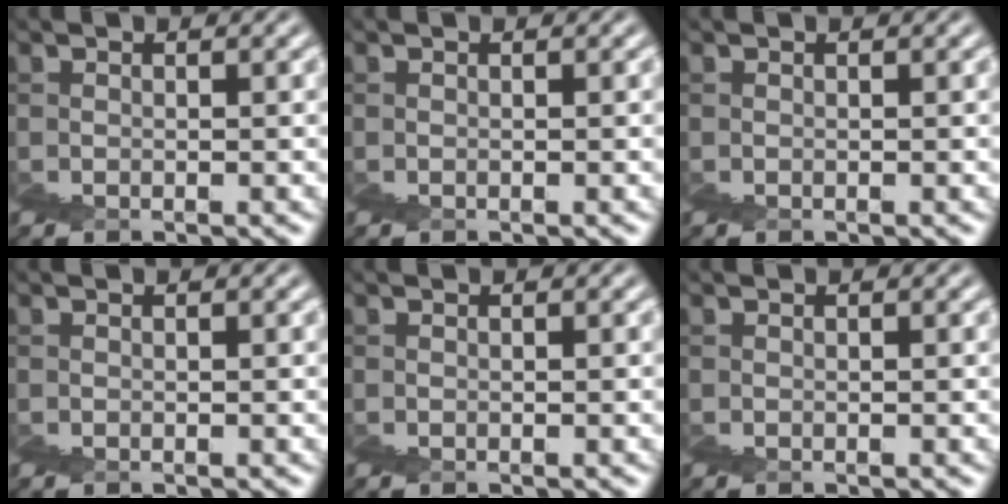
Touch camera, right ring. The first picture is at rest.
{"total": 0.0}
{"total": 0.0}
{"total": 0.0}
{"total": 0.0}
{"total": 0.0}